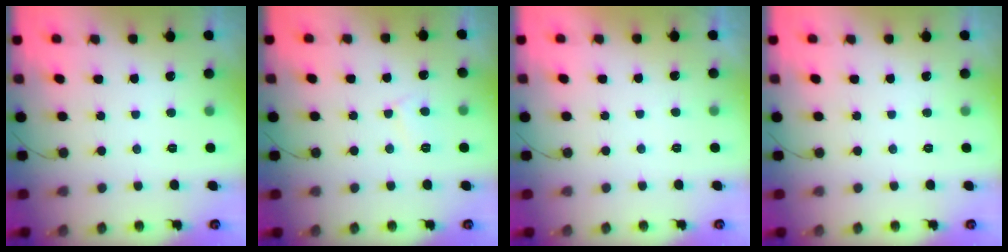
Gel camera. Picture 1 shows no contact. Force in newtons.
{"total": 4.7, "press": 4.6, "slide": 0.5}
{"total": 0.8, "press": 0.7, "slide": 0.4}
{"total": 0.0}